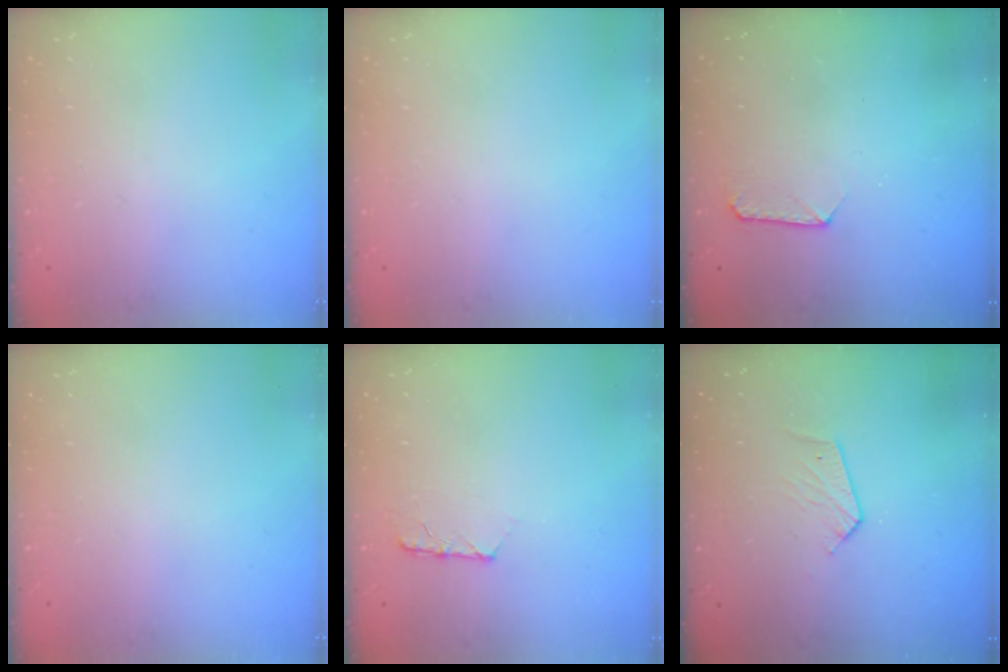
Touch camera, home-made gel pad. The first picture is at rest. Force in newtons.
{"total": 0.0}
{"total": 7.4, "press": 7.4, "slide": 0.6}
{"total": 0.0}
{"total": 5.9, "press": 5.9, "slide": 0.5}
{"total": 3.7, "press": 3.6, "slide": 0.3}